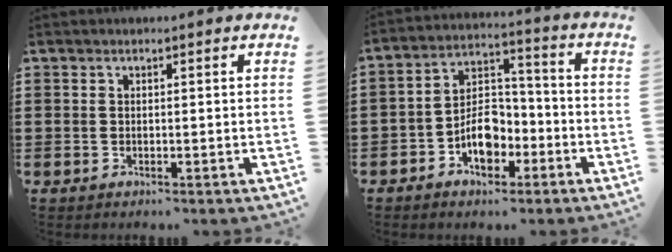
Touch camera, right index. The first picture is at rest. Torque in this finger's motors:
{"motor_torque": [2.14, 0.00, 1.05, 0.15]}